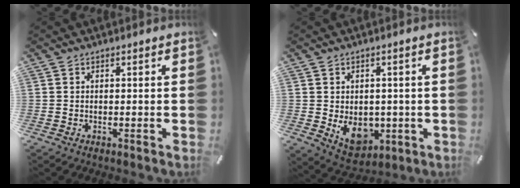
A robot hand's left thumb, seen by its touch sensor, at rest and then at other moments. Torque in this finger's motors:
{"motor_torque": [0.85, 0.95, 0.11, 0.09, 0.07]}